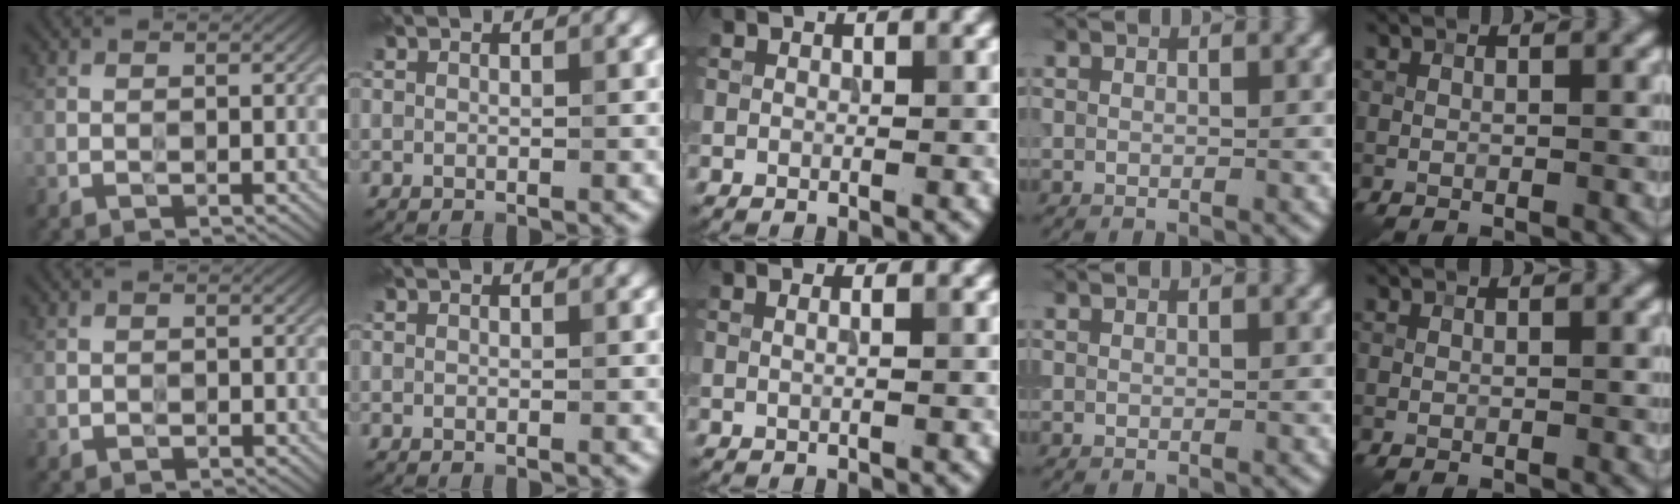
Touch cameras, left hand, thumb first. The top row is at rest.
{"thumb": {"total": 0.6, "force": [-0.2, 0.5, 0.1], "torque": [0.002, -0.002, -0.006]}, "middle": {"total": 1.6, "force": [0.5, 0.8, 1.2], "torque": [0.000, 0.002, -0.011]}}